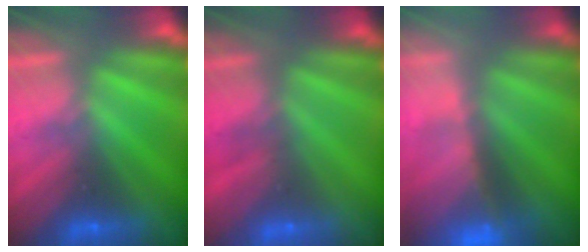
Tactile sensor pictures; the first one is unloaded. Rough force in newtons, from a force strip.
{"total": 1.9}
{"total": 9.6}